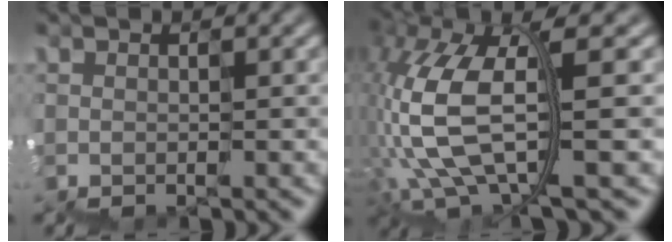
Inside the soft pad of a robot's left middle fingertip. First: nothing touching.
{"total": 8.6, "force": [-0.5, 4.0, 7.6], "torque": [-0.187, 0.001, -0.014]}